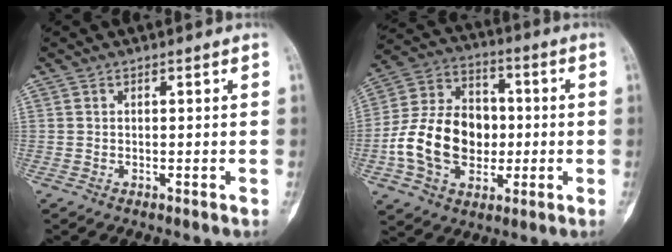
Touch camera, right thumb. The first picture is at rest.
{"total": 18.0, "force": [-2.3, 13.3, 12.0], "torque": [-0.193, 0.034, -0.038]}